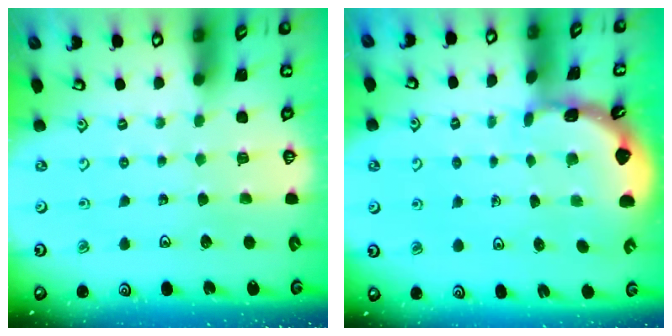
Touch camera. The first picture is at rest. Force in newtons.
{"total": 1.6, "press": 1.6, "slide": 0.2}